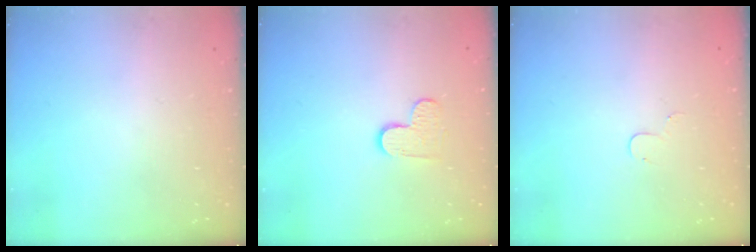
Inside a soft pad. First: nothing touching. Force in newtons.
{"total": 5.9, "press": 5.9, "slide": 0.5}
{"total": 3.3, "press": 3.3, "slide": 0.3}